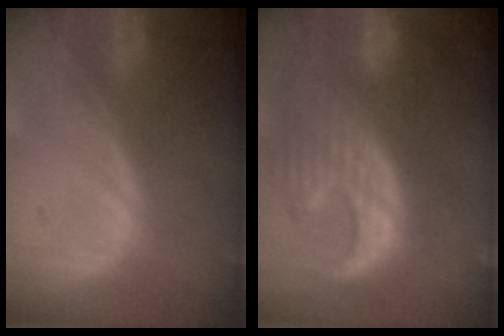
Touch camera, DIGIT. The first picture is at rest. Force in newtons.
{"total": 12.4, "press": 11.2, "slide": 5.4}